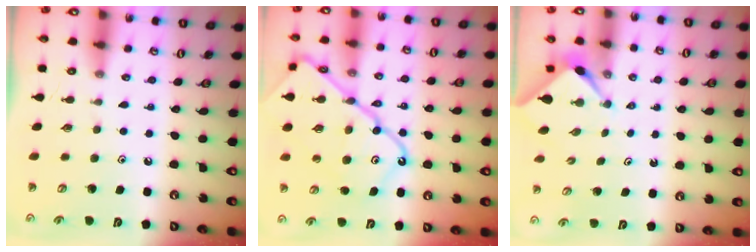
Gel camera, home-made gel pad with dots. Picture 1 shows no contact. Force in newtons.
{"total": 19.3, "press": 19.2, "slide": 2.0}
{"total": 2.3, "press": 2.3, "slide": 0.3}